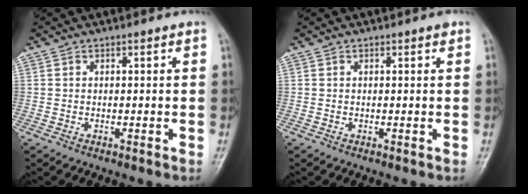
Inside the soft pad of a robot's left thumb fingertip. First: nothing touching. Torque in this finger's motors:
{"motor_torque": [0.17, -0.12, -0.05, -0.05, 0.01]}